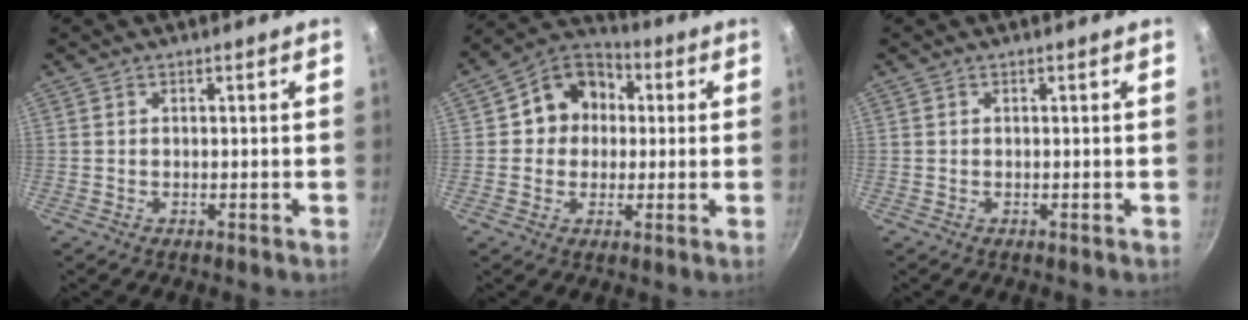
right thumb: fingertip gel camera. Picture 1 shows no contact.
{"total": 10.8, "force": [1.3, 9.6, 5.0], "torque": [-0.036, 0.022, 0.000]}
{"total": 0.0}